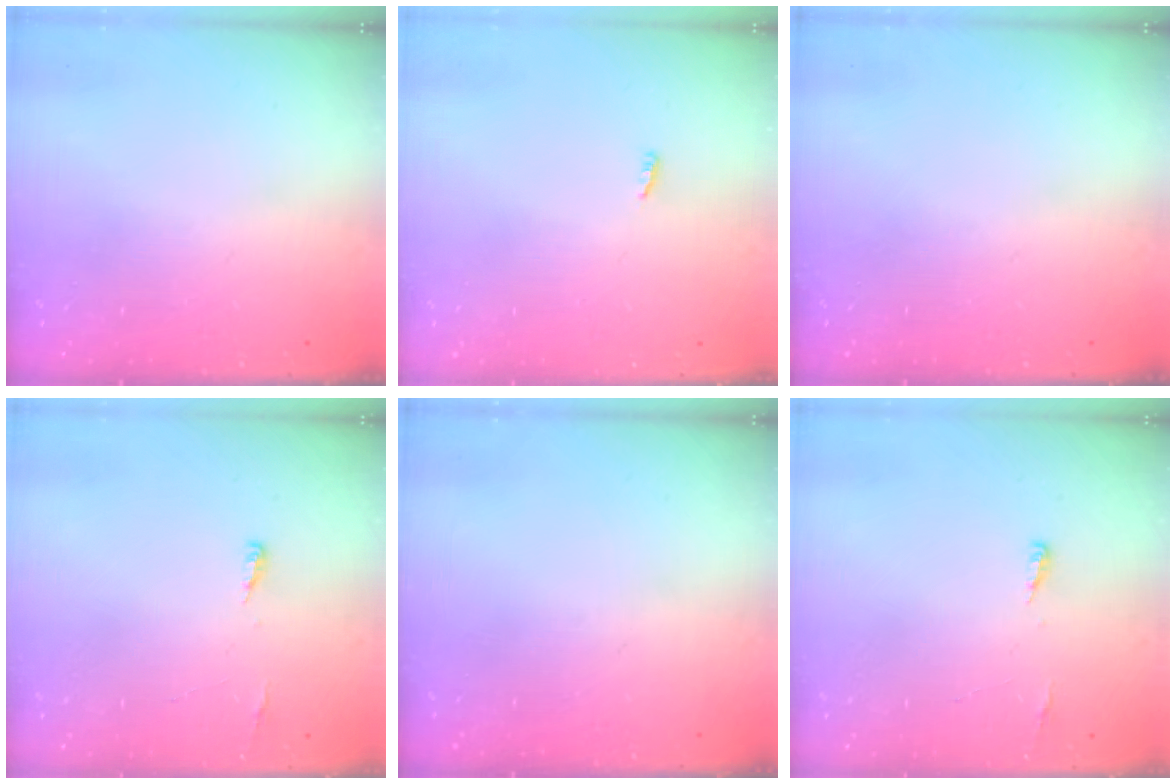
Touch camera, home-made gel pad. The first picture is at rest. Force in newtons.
{"total": 2.8, "press": 2.7, "slide": 0.8}
{"total": 0.0}
{"total": 3.7, "press": 3.5, "slide": 1.2}
{"total": 0.0}
{"total": 3.7, "press": 3.5, "slide": 1.2}